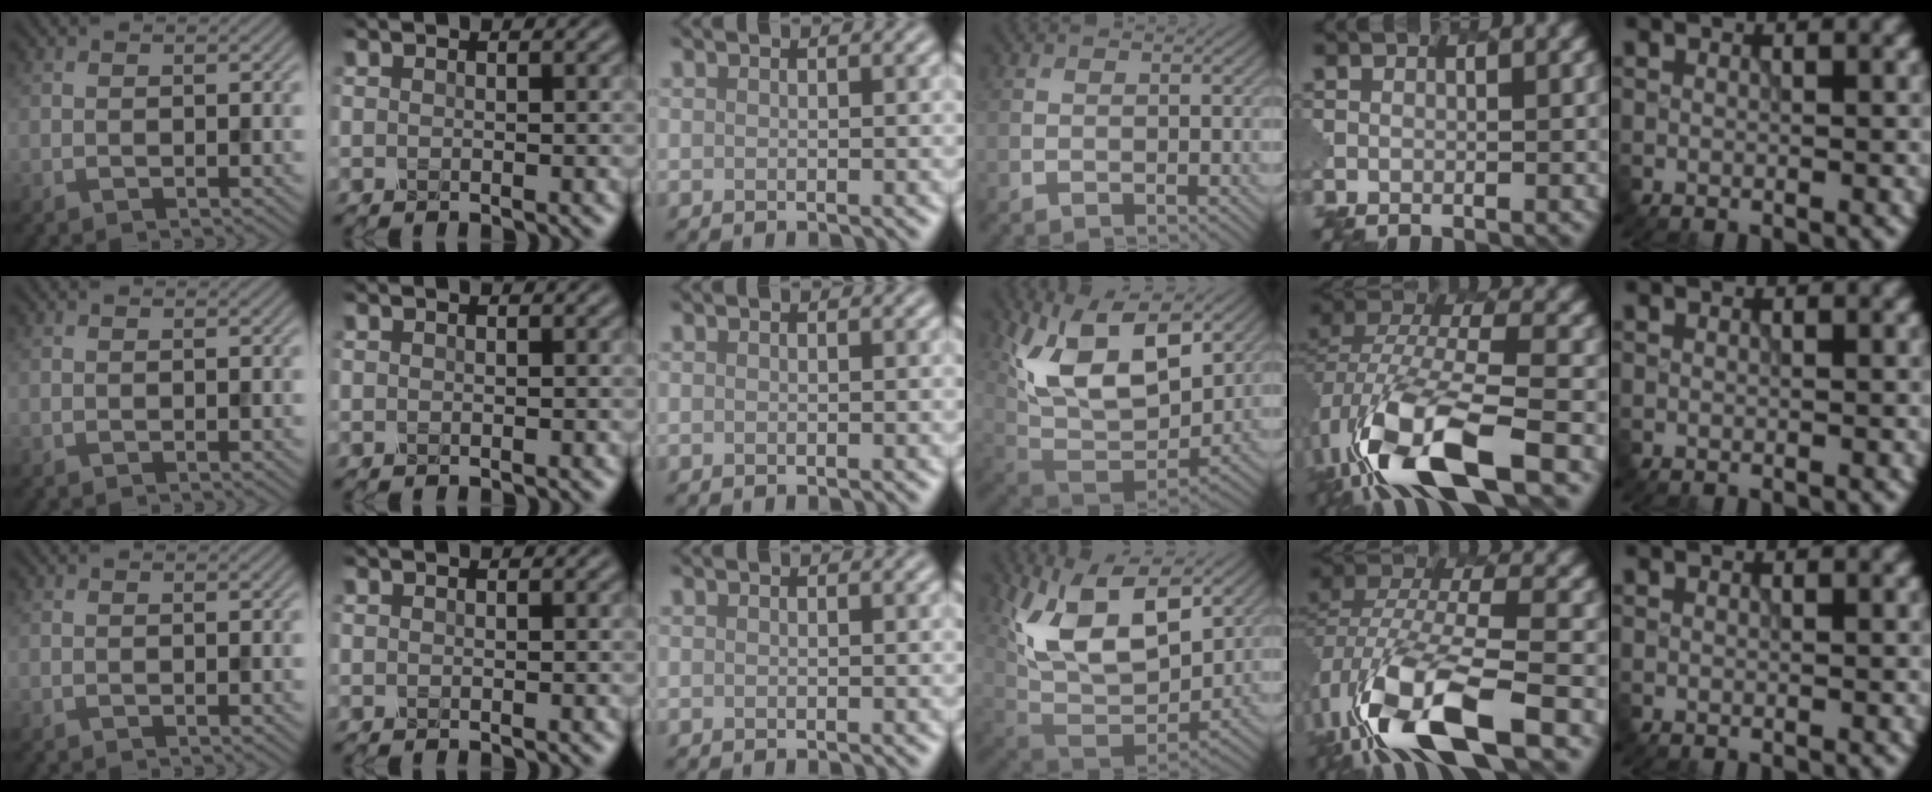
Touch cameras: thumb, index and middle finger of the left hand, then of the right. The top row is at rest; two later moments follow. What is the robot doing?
{"motion": "insert", "object": "pen bag"}